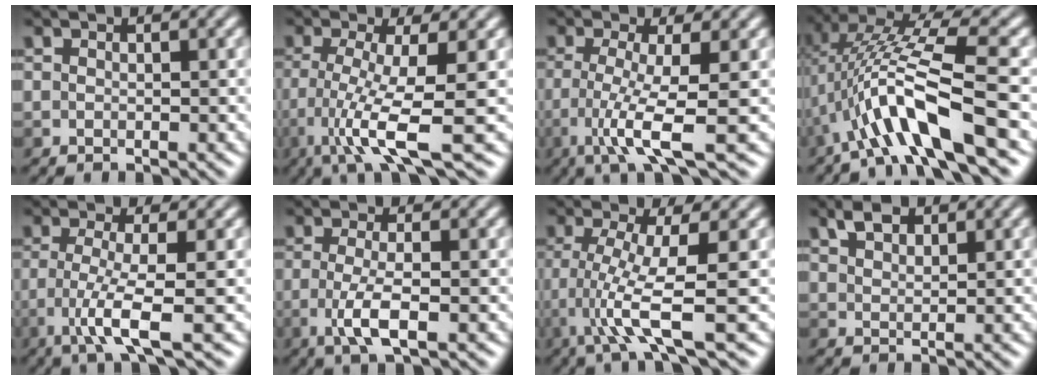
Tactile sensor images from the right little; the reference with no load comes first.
{"total": 6.8, "force": [-2.5, 0.6, 6.3], "torque": [-0.125, -0.005, -0.046]}
{"total": 5.5, "force": [-2.0, 0.5, 5.1], "torque": [-0.104, -0.004, -0.040]}
{"total": 7.7, "force": [-2.5, 1.1, 7.2], "torque": [-0.142, 0.021, -0.047]}
{"total": 4.6, "force": [-1.9, 0.2, 4.1], "torque": [-0.087, -0.003, -0.037]}
{"total": 3.4, "force": [-1.2, 0.6, 3.1], "torque": [-0.073, -0.002, -0.026]}
{"total": 5.5, "force": [-1.9, 0.2, 5.2], "torque": [-0.114, -0.005, -0.035]}
{"total": 1.9, "force": [1.5, 0.8, 0.9], "torque": [-0.022, 0.004, 0.032]}